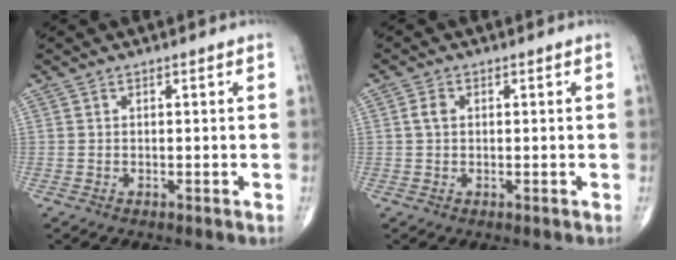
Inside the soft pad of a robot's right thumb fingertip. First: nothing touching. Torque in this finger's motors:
{"motor_torque": [-0.29, 0.24, 0.28, -0.11, 0.01]}